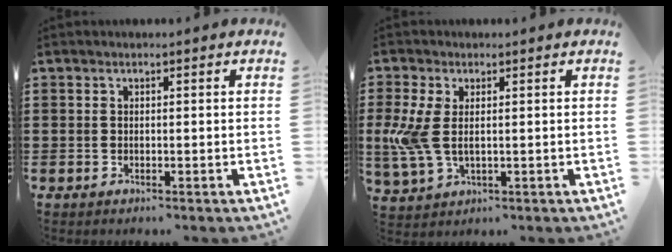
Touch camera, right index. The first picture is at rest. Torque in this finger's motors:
{"motor_torque": [2.14, 0.00, 0.69, 0.21]}